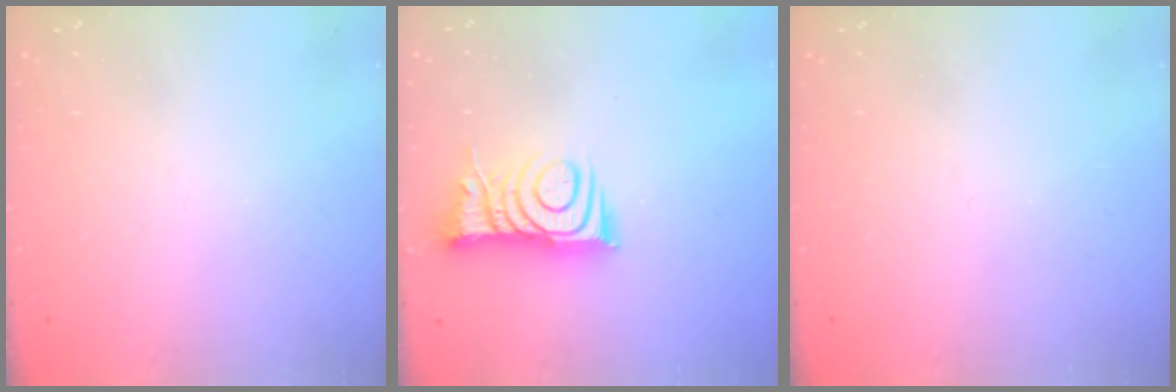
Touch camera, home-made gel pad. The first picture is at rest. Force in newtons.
{"total": 9.8, "press": 9.8, "slide": 0.2}
{"total": 0.0}